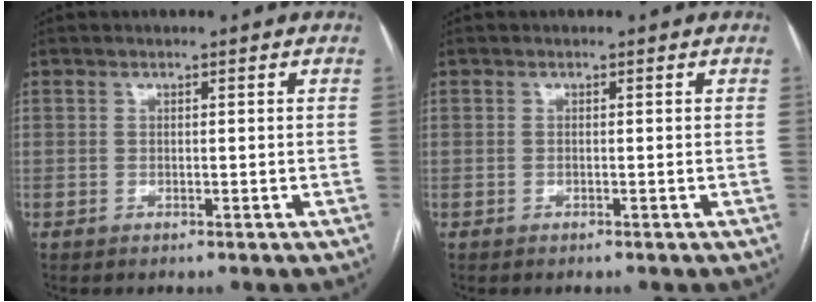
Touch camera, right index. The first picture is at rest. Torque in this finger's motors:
{"motor_torque": [0.04, 0.04, 0.01, 0.00]}